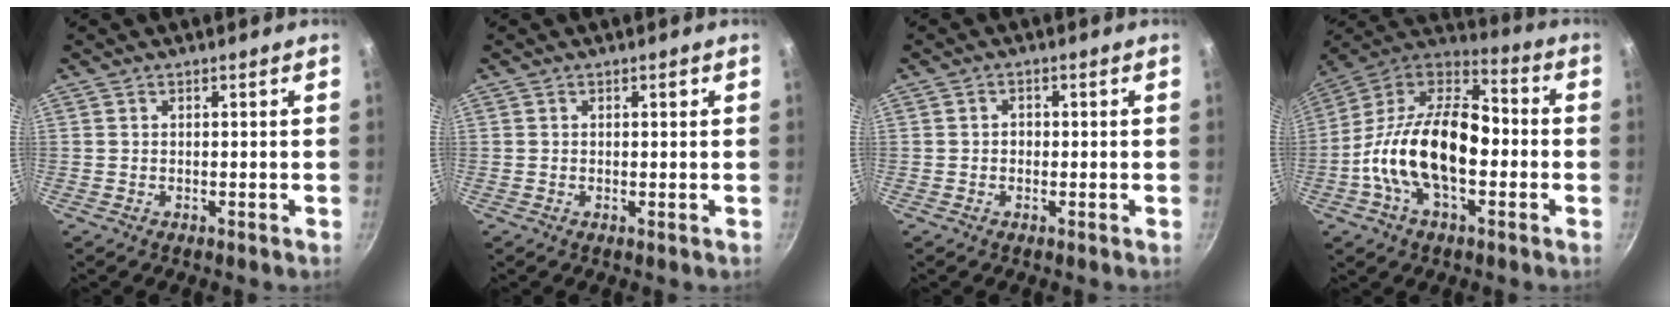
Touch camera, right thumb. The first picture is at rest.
{"total": 0.9, "force": [0.3, 0.4, 0.8], "torque": [-0.005, -0.001, 0.003]}
{"total": 1.3, "force": [-0.2, 1.2, 0.6], "torque": [-0.006, 0.004, -0.005]}
{"total": 22.2, "force": [-3.5, 12.5, 18.0], "torque": [-0.298, 0.052, -0.084]}